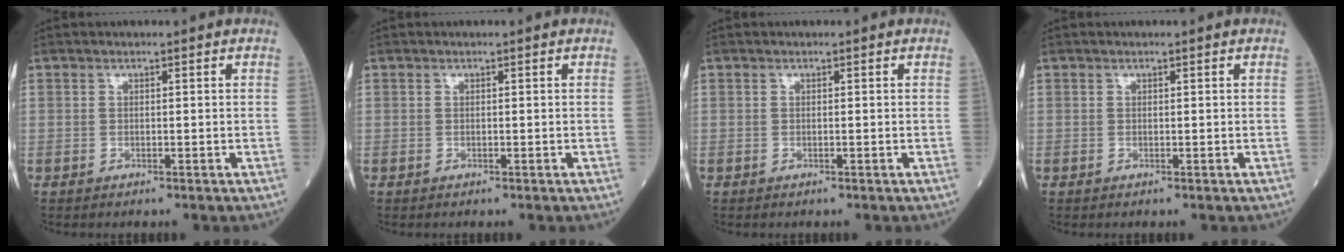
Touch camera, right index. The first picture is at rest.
{"total": 0.0}
{"total": 0.0}
{"total": 0.0}